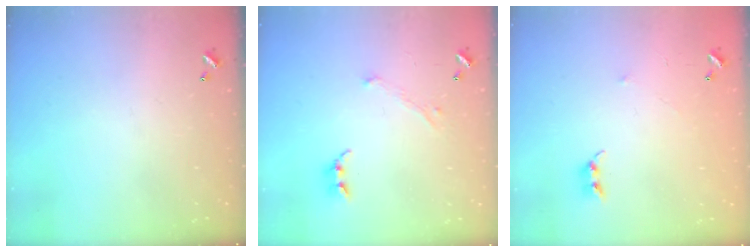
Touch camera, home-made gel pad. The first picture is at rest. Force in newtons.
{"total": 1.7, "press": 1.6, "slide": 0.5}
{"total": 6.4, "press": 6.4, "slide": 0.6}